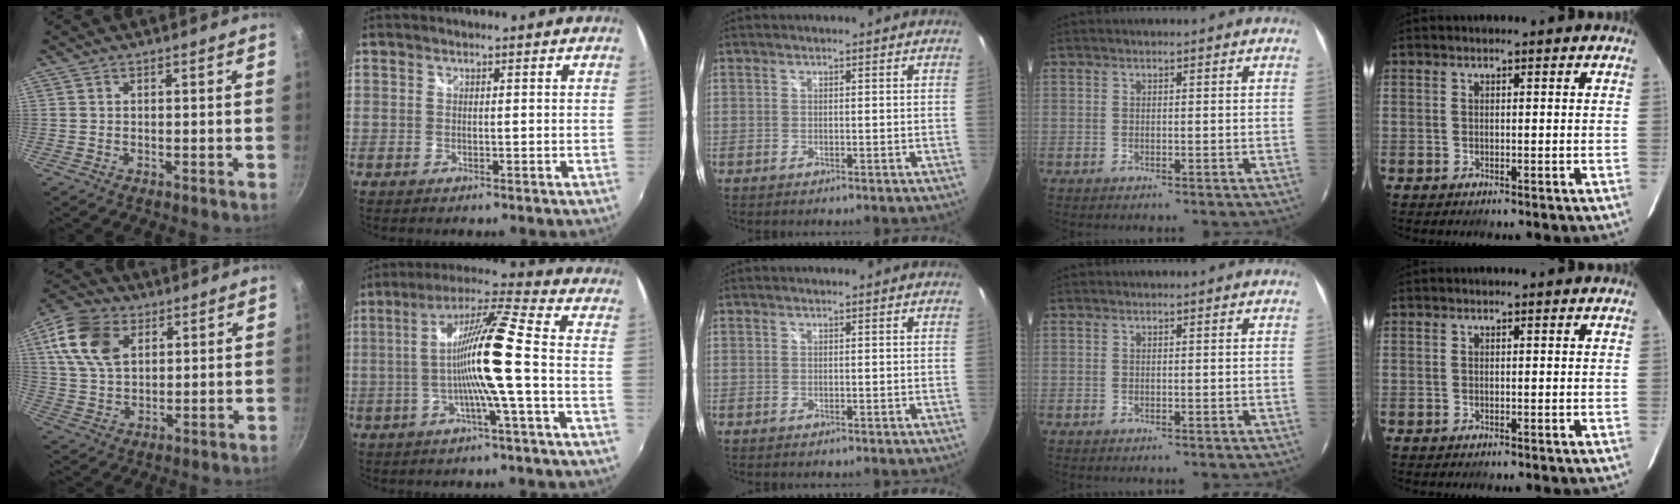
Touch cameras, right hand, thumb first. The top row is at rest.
{"thumb": {"total": 13.1, "force": [4.9, 8.8, 8.4], "torque": [-0.143, -0.005, 0.088]}, "index": {"total": 13.1, "force": [-2.3, -1.1, 12.9], "torque": [-0.231, 0.005, -0.043]}}